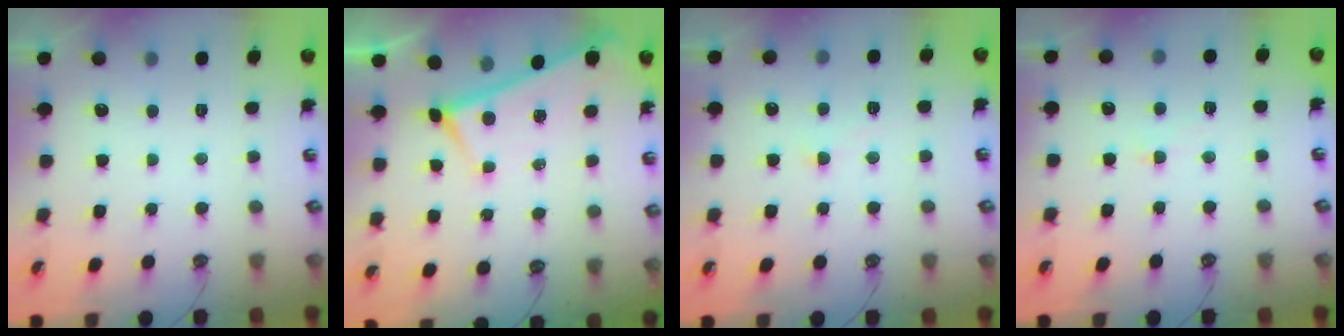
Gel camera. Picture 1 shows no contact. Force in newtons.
{"total": 0.0}
{"total": 2.1, "press": 2.1, "slide": 0.2}
{"total": 1.2, "press": 1.0, "slide": 0.6}